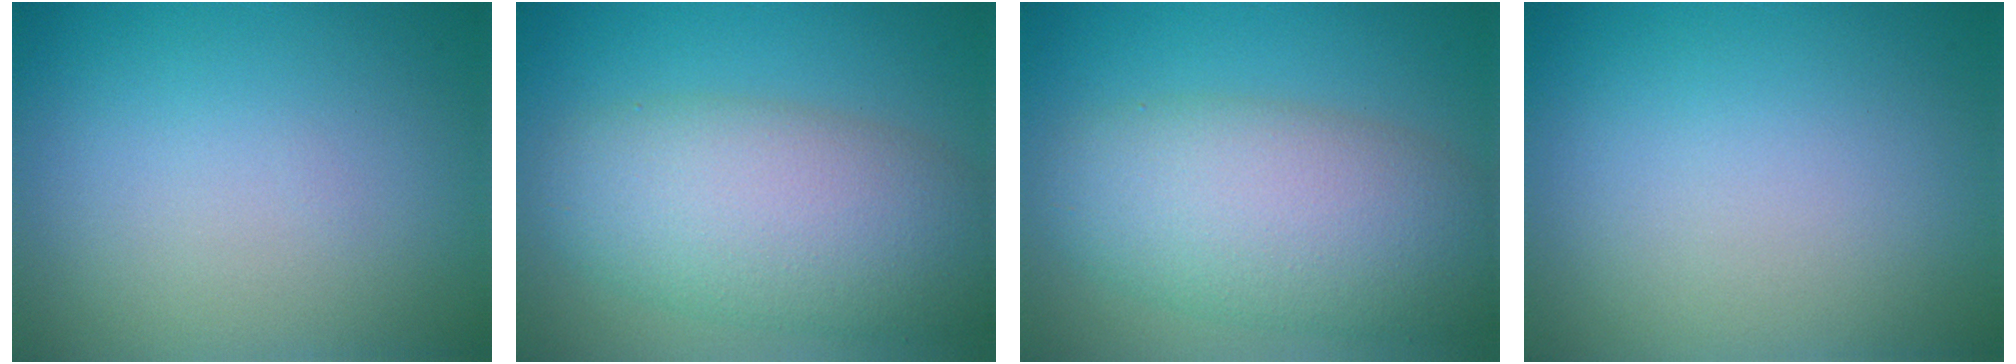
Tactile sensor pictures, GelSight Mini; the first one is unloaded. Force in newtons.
{"total": 8.4, "press": 8.4, "slide": 0.2}
{"total": 8.4, "press": 8.4, "slide": 0.2}
{"total": 0.0}